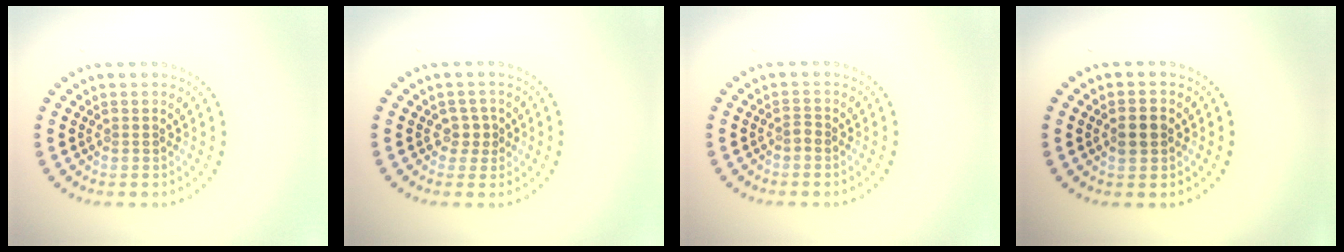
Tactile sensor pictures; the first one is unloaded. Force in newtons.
{"total": 1.7, "press": 1.4, "slide": 0.9}
{"total": 0.7, "press": 0.6, "slide": 0.4}
{"total": 2.1, "press": 2.1, "slide": 0.1}